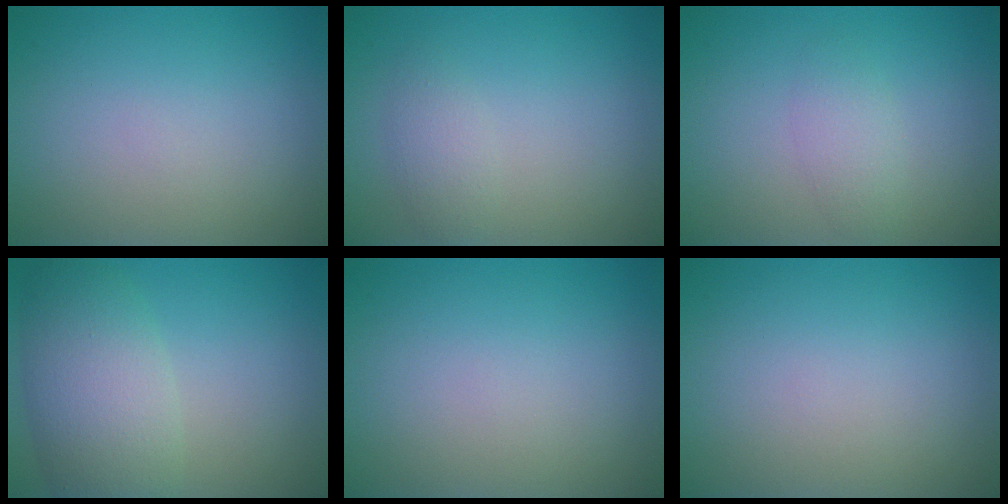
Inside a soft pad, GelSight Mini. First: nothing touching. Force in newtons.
{"total": 1.6, "press": 1.6, "slide": 0.1}
{"total": 1.8, "press": 1.8, "slide": 0.1}
{"total": 6.3, "press": 6.3, "slide": 0.3}
{"total": 0.0}
{"total": 0.0}